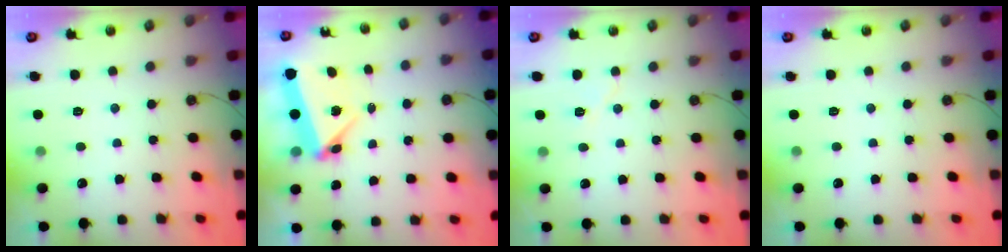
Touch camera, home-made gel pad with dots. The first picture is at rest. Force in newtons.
{"total": 5.9, "press": 5.8, "slide": 1.0}
{"total": 6.0, "press": 5.5, "slide": 2.4}
{"total": 0.0}